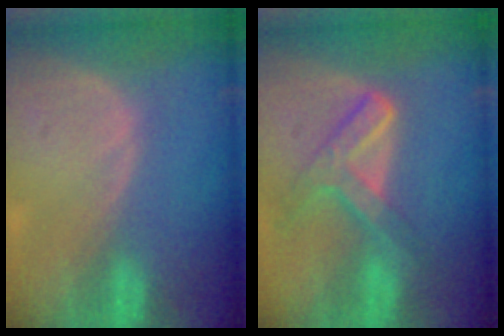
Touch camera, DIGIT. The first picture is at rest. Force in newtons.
{"total": 7.2, "press": 6.0, "slide": 4.0}